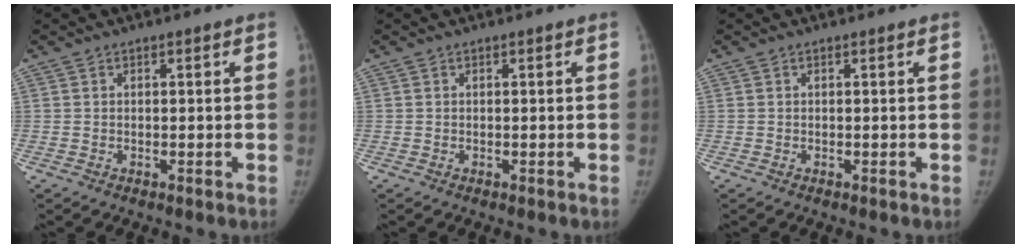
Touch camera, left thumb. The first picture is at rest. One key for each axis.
{"total": 0.0}
{"total": 0.0}